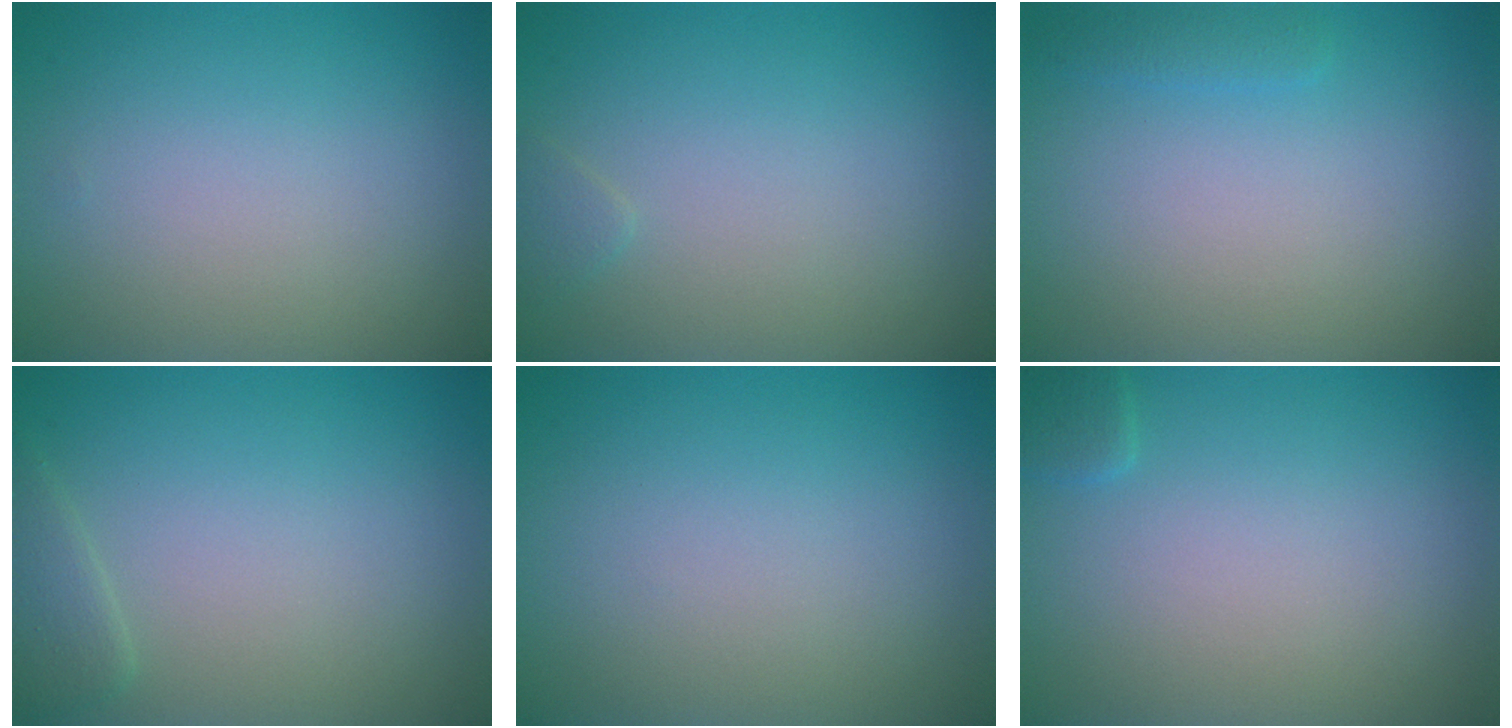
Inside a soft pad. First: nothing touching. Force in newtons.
{"total": 0.7, "press": 0.7, "slide": 0.0}
{"total": 0.9, "press": 0.9, "slide": 0.0}
{"total": 1.6, "press": 1.6, "slide": 0.1}
{"total": 0.0}
{"total": 1.0, "press": 1.0, "slide": 0.1}